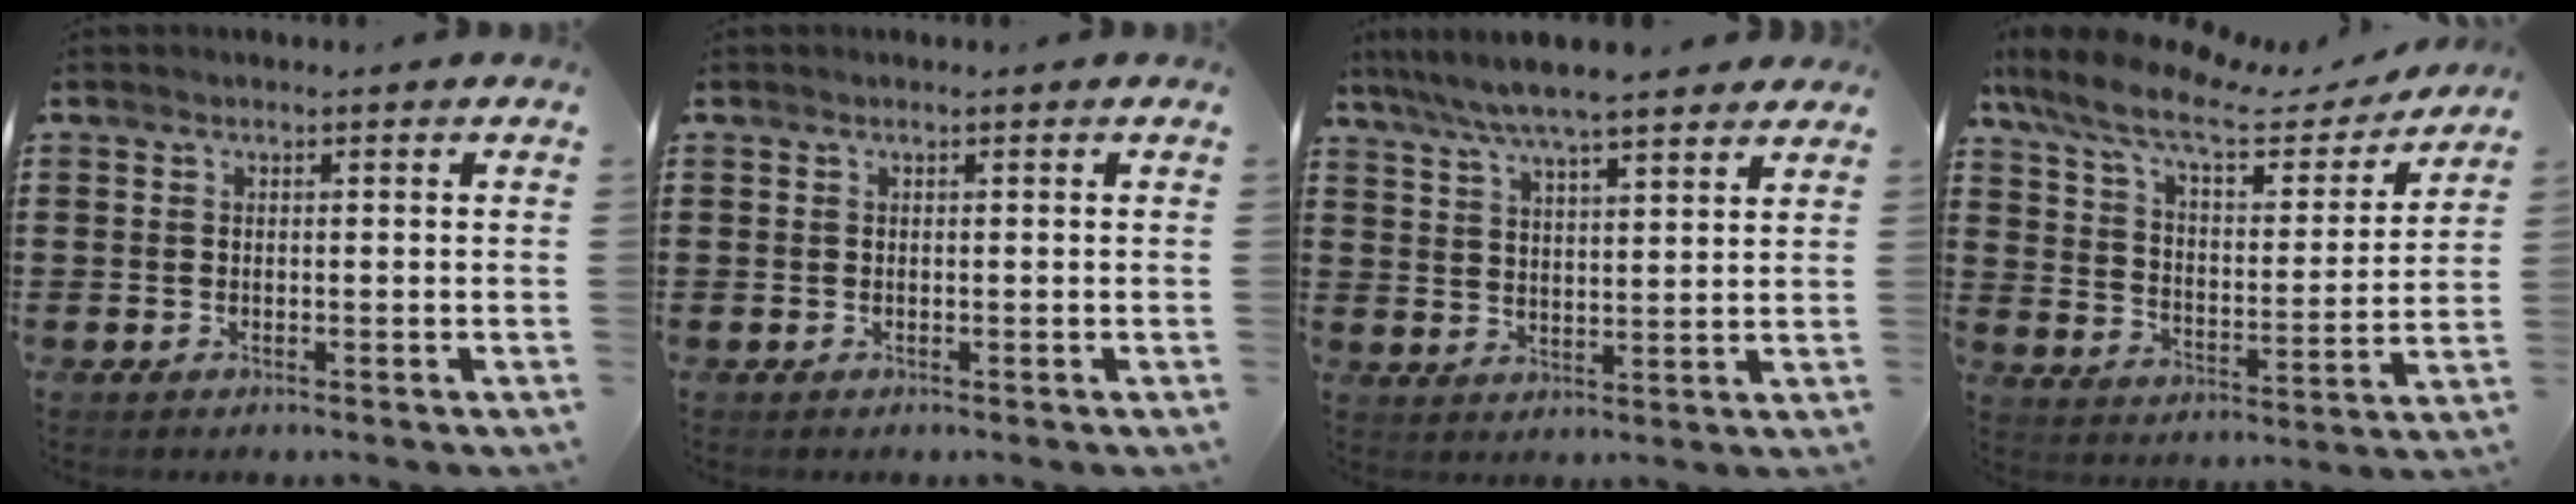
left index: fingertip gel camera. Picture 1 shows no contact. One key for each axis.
{"total": 0.0}
{"total": 6.2, "fx": 5.5, "fy": 0.4, "fz": 2.8, "tx": -0.074, "ty": -0.018, "tz": 0.095}
{"total": 10.6, "fx": 8.0, "fy": 2.7, "fz": 6.5, "tx": -0.151, "ty": -0.031, "tz": 0.136}